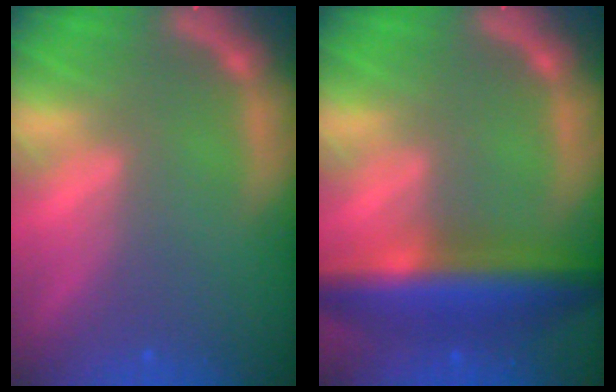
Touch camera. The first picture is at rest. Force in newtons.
{"total": 8.5}